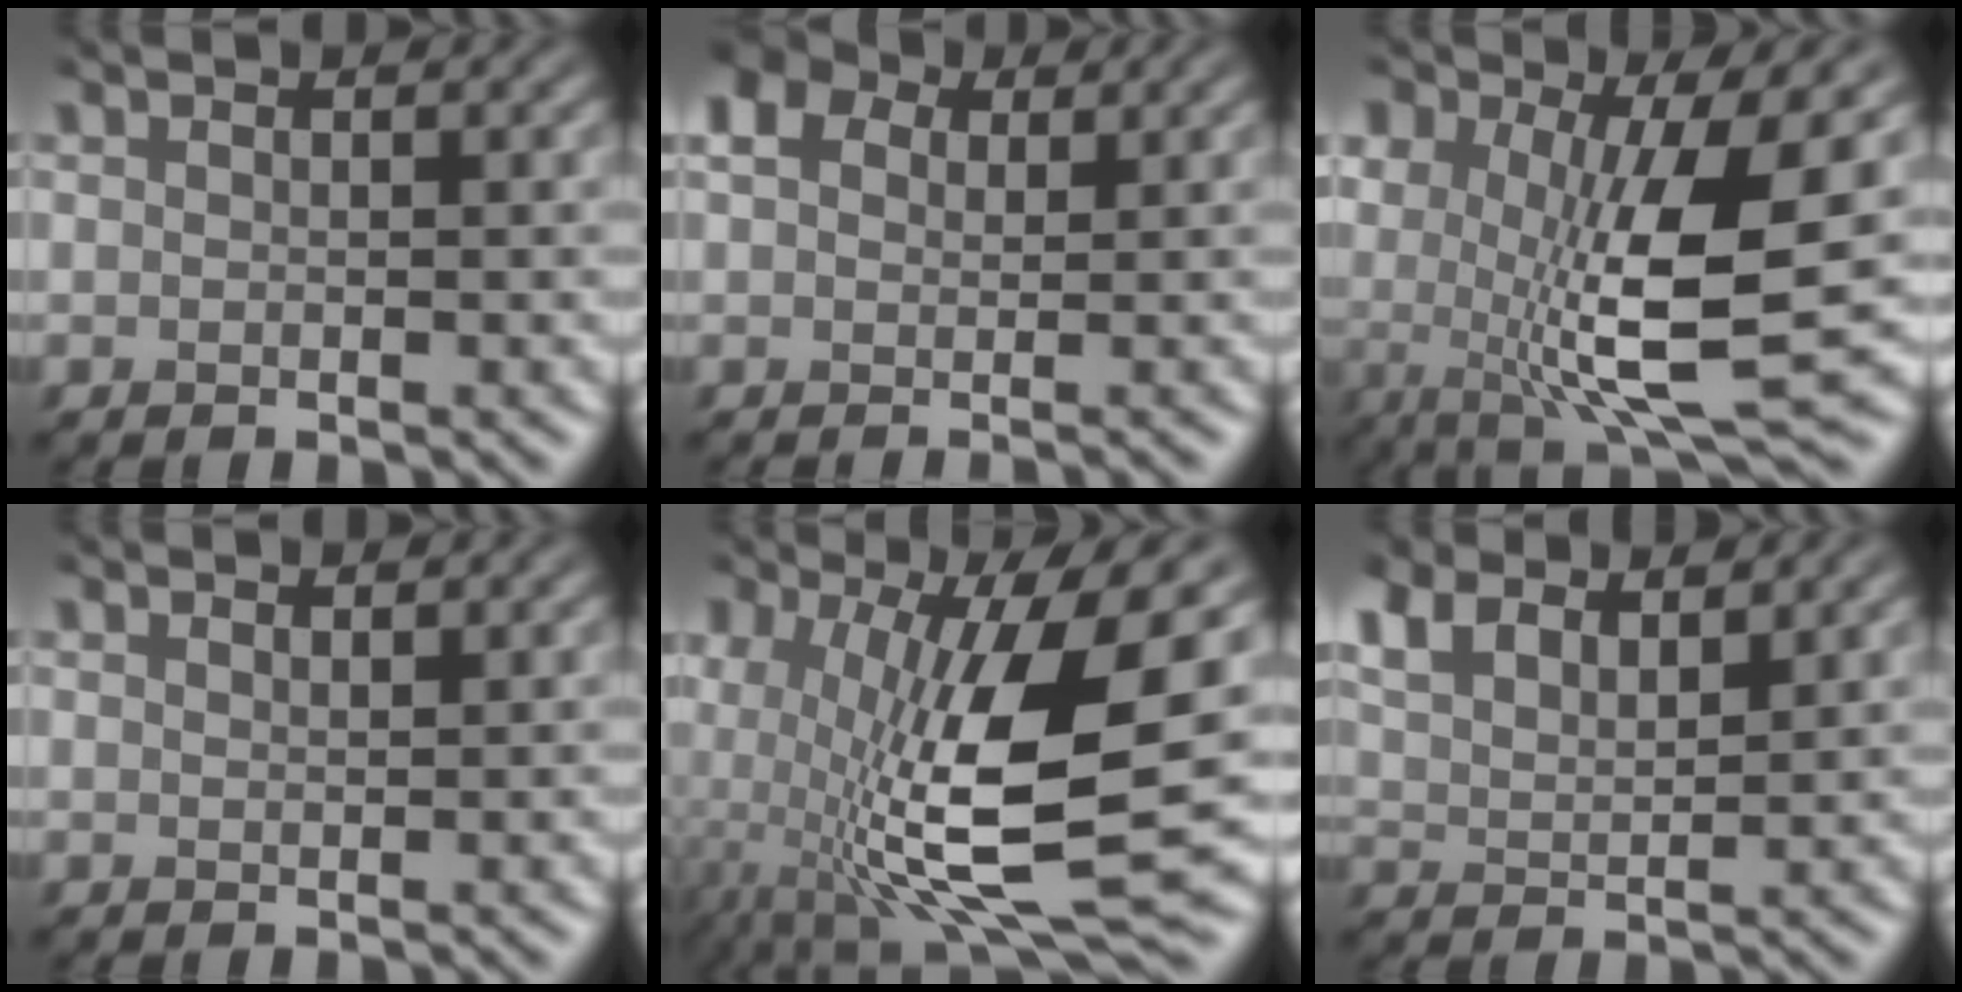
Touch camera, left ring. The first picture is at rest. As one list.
[{"total": 3.4, "force": [1.4, 2.4, 2.0], "torque": [-0.033, 0.003, 0.020]}, {"total": 10.5, "force": [0.1, 3.9, 9.8], "torque": [-0.174, -0.025, 0.008]}, {"total": 0.6, "force": [0.6, 0.1, 0.2], "torque": [-0.001, -0.001, 0.012]}, {"total": 13.5, "force": [-2.1, 4.9, 12.4], "torque": [-0.235, -0.018, -0.037]}, {"total": 5.8, "force": [4.0, 2.7, 3.3], "torque": [-0.075, 0.010, 0.070]}]